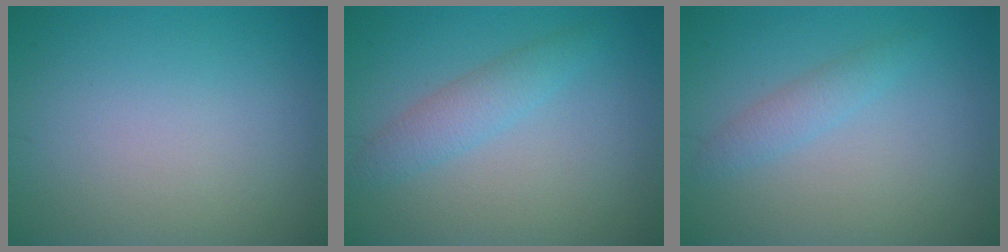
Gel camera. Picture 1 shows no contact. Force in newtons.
{"total": 2.4, "press": 2.4, "slide": 0.1}
{"total": 1.7, "press": 1.7, "slide": 0.1}